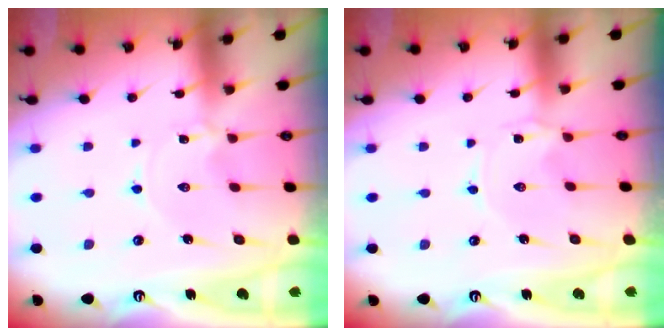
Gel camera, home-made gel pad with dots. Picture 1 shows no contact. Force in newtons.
{"total": 0.0}